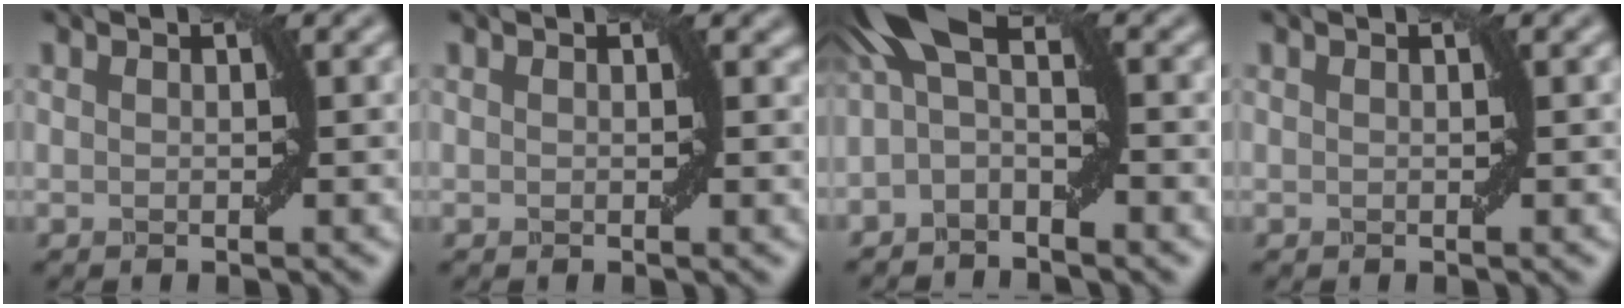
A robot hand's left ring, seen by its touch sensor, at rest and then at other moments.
{"total": 1.0, "force": [0.7, 0.5, 0.4], "torque": [0.003, 0.005, -0.004]}
{"total": 2.5, "force": [-1.1, 0.5, 2.2], "torque": [-0.052, 0.004, -0.022]}
{"total": 0.0}